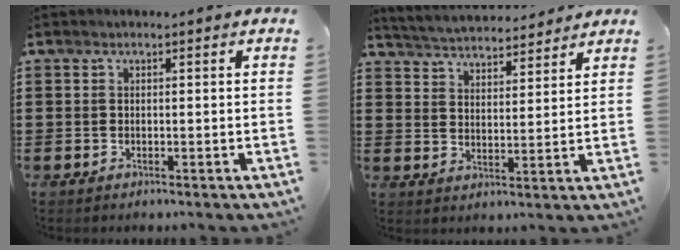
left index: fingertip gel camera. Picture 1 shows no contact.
{"total": 4.1, "force": [4.1, 0.3, 0.3], "torque": [-0.026, -0.024, 0.070]}